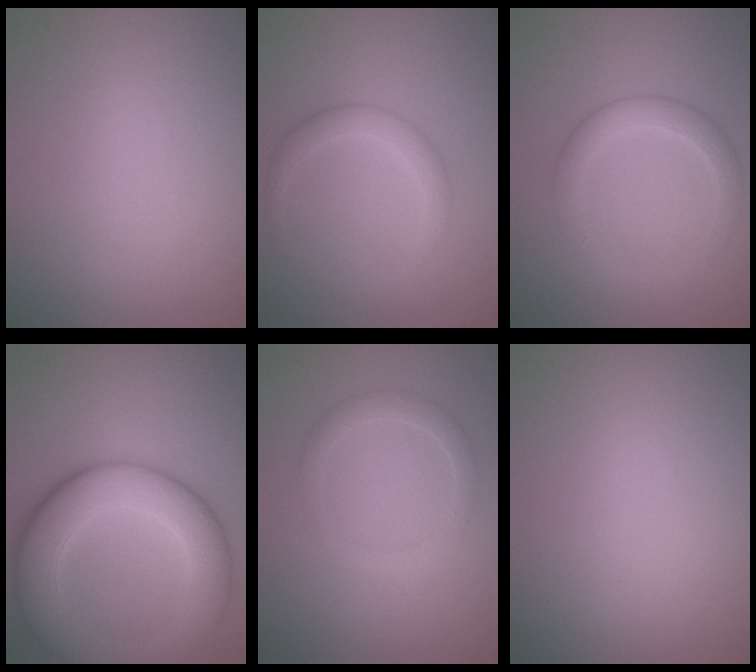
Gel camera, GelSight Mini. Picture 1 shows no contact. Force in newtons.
{"total": 2.4, "press": 2.4, "slide": 0.1}
{"total": 2.8, "press": 2.8, "slide": 0.2}
{"total": 9.5, "press": 9.5, "slide": 0.2}
{"total": 1.8, "press": 1.8, "slide": 0.1}
{"total": 0.0}